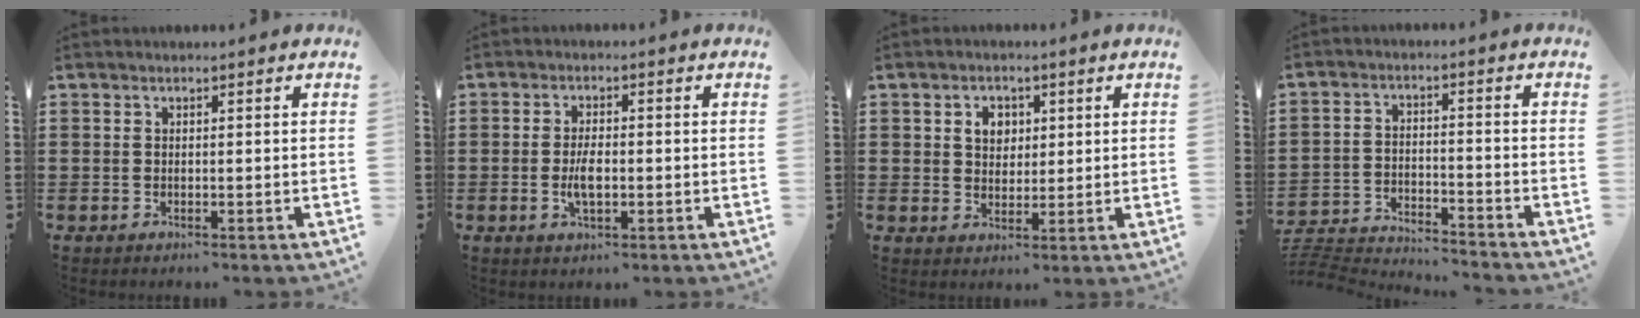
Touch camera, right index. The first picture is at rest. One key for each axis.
{"total": 4.1, "fx": -0.7, "fy": 1.6, "fz": 3.6, "tx": -0.080, "ty": -0.001, "tz": -0.017}
{"total": 3.9, "fx": 1.2, "fy": 3.1, "fz": 2.0, "tx": -0.050, "ty": 0.013, "tz": 0.019}
{"total": 4.3, "fx": -4.3, "fy": 0.0, "fz": 0.4, "tx": -0.027, "ty": -0.008, "tz": -0.096}